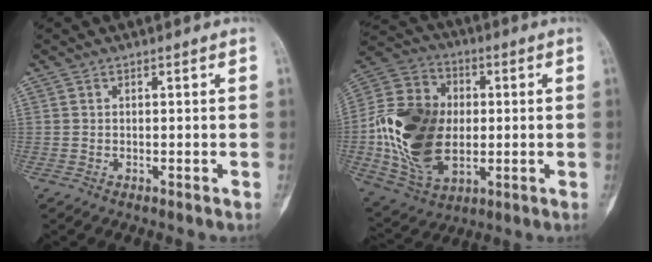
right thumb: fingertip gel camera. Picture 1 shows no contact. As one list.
[{"total": 22.6, "force": [-1.0, 15.5, 16.4], "torque": [-0.304, 0.002, -0.007]}]